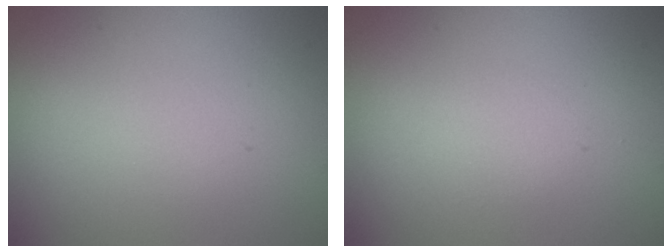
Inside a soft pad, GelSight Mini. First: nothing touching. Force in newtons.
{"total": 0.9, "press": 0.9, "slide": 0.1}